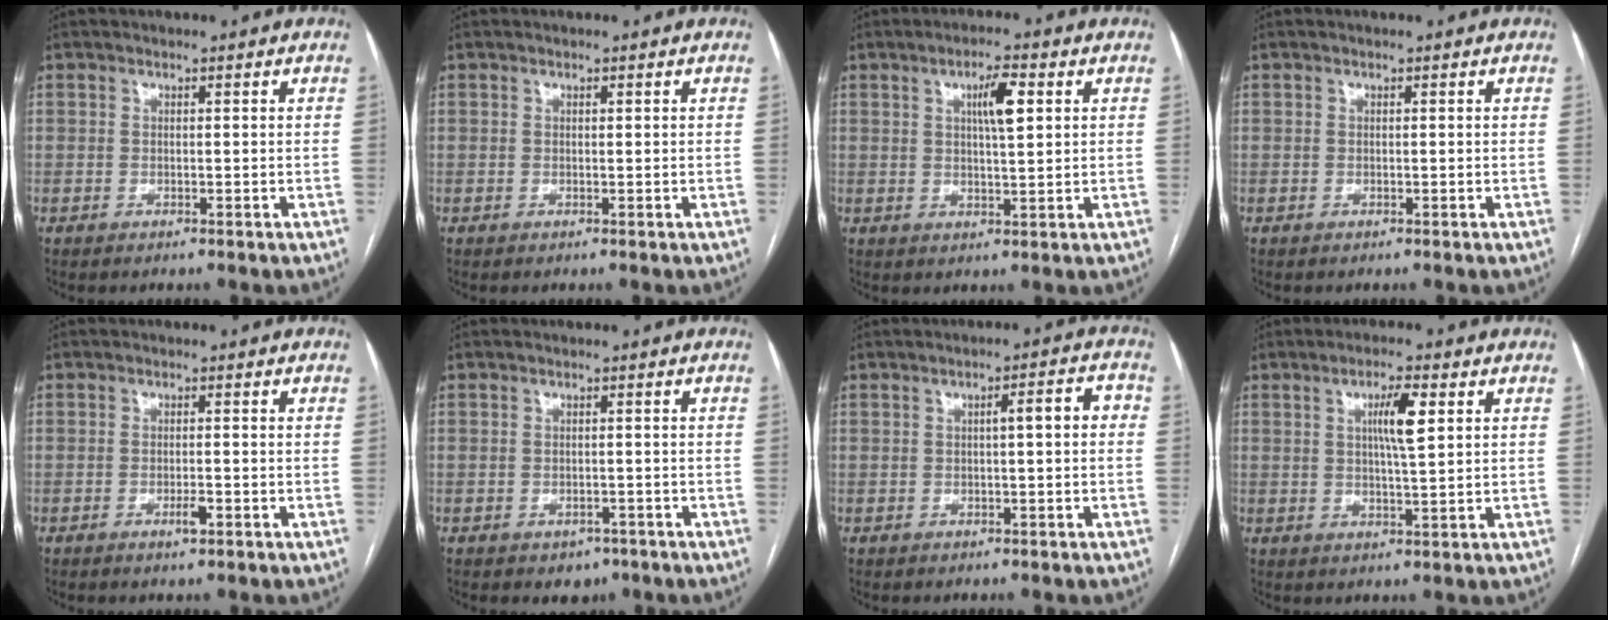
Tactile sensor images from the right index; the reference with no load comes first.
{"total": 0.0}
{"total": 5.1, "force": [1.8, 0.6, 4.7], "torque": [-0.083, 0.005, 0.032]}
{"total": 0.0}
{"total": 2.0, "force": [-0.9, 0.4, 1.7], "torque": [-0.028, -0.001, -0.014]}
{"total": 2.4, "force": [-1.5, 1.7, 0.9], "torque": [-0.006, 0.004, -0.009]}
{"total": 3.9, "force": [0.2, 0.5, 3.8], "torque": [-0.053, 0.016, 0.001]}
{"total": 5.3, "force": [1.7, 0.2, 5.0], "torque": [-0.089, 0.001, 0.029]}